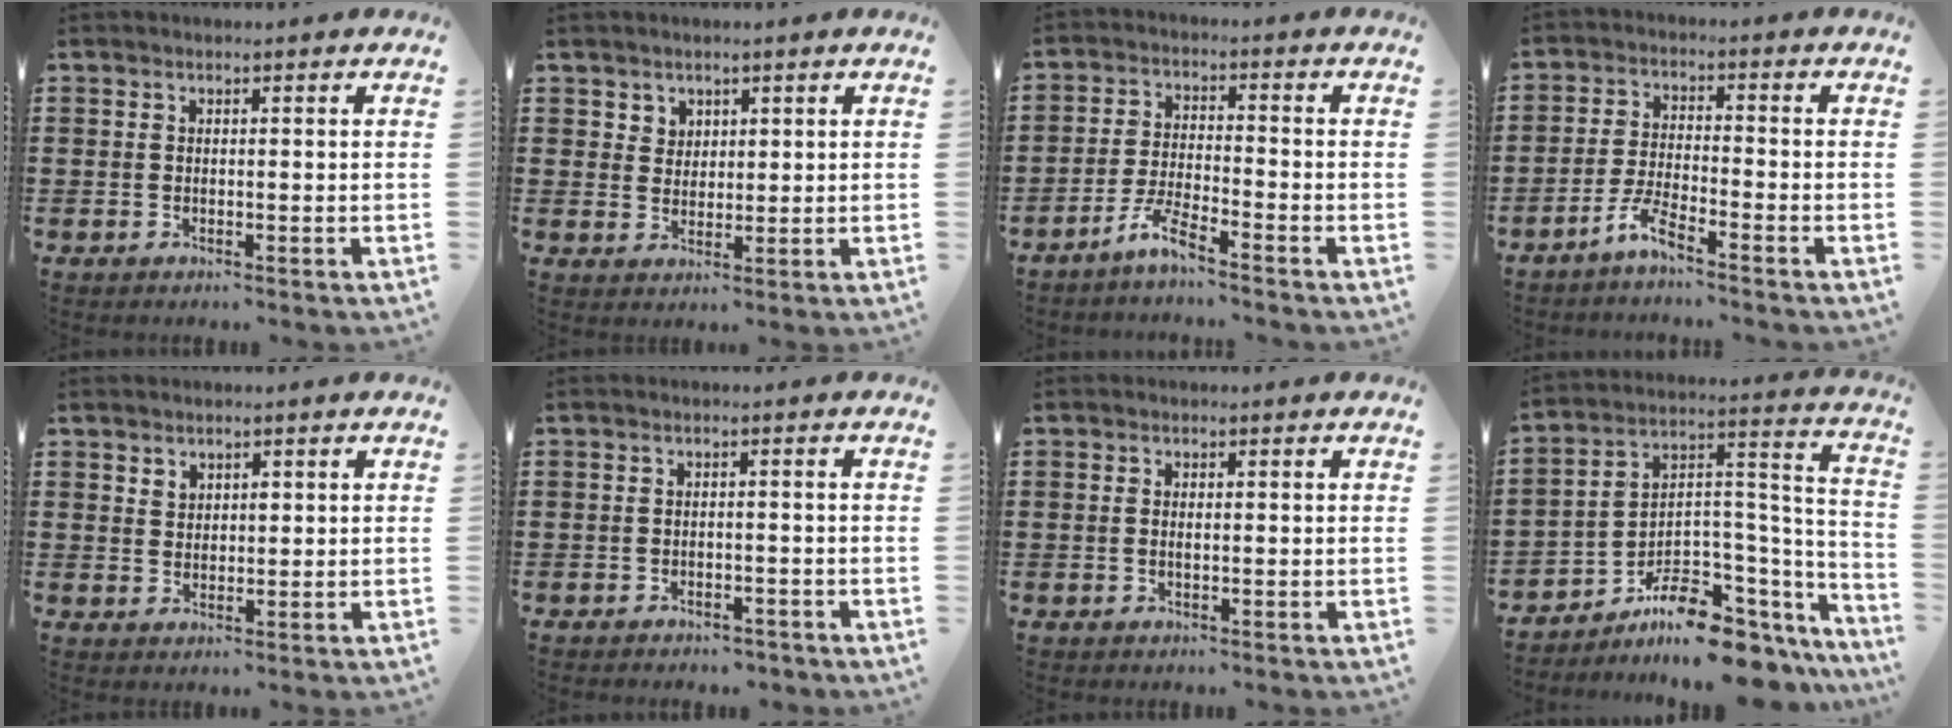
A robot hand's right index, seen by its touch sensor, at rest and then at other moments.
{"total": 2.5, "force": [1.6, 1.9, 0.2], "torque": [-0.012, 0.009, 0.030]}
{"total": 4.8, "force": [-4.0, 0.0, 2.6], "torque": [-0.067, -0.009, -0.080]}
{"total": 4.4, "force": [-3.6, 0.1, 2.5], "torque": [-0.067, -0.007, -0.074]}
{"total": 1.6, "force": [1.2, 1.1, 0.4], "torque": [-0.003, 0.002, 0.020]}
{"total": 1.8, "force": [-1.7, 0.4, 0.1], "torque": [-0.009, -0.001, -0.039]}
{"total": 1.0, "force": [-0.1, 0.4, 1.0], "torque": [-0.019, 0.000, -0.001]}
{"total": 8.9, "force": [-5.9, 4.4, 4.9], "torque": [-0.077, 0.003, -0.104]}